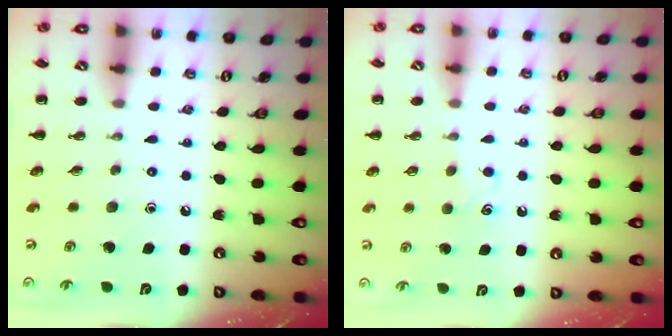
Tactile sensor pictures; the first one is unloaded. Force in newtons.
{"total": 4.4, "press": 4.2, "slide": 1.2}